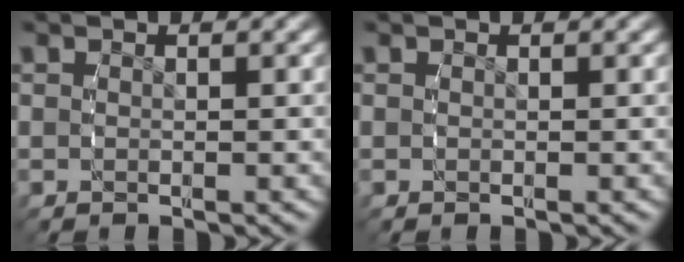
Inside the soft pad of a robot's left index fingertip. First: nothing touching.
{"total": 0.0}